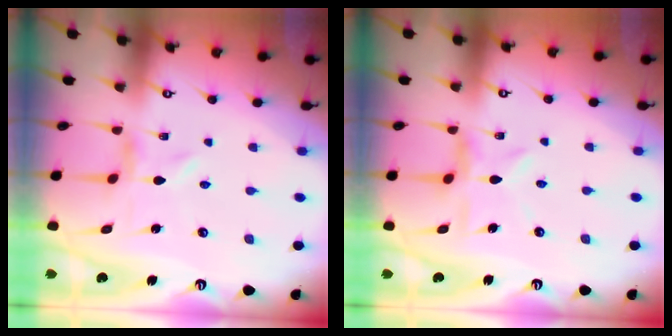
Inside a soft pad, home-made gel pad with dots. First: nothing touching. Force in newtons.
{"total": 6.7, "press": 6.6, "slide": 0.6}